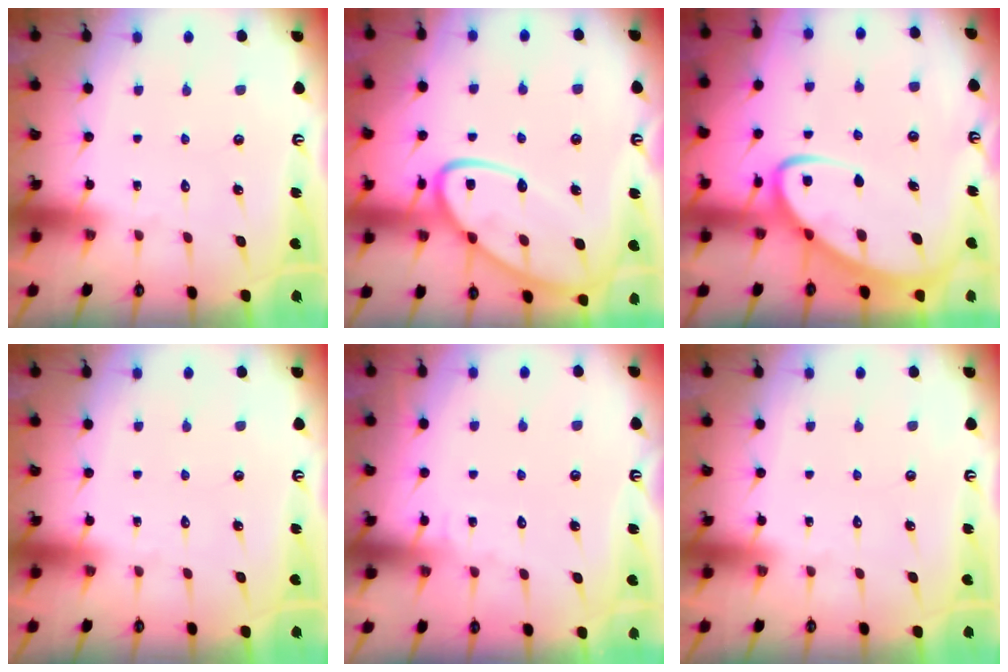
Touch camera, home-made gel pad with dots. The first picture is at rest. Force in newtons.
{"total": 16.4, "press": 16.3, "slide": 1.7}
{"total": 7.9, "press": 7.8, "slide": 0.8}
{"total": 0.0}
{"total": 5.7, "press": 5.7, "slide": 0.3}
{"total": 0.0}